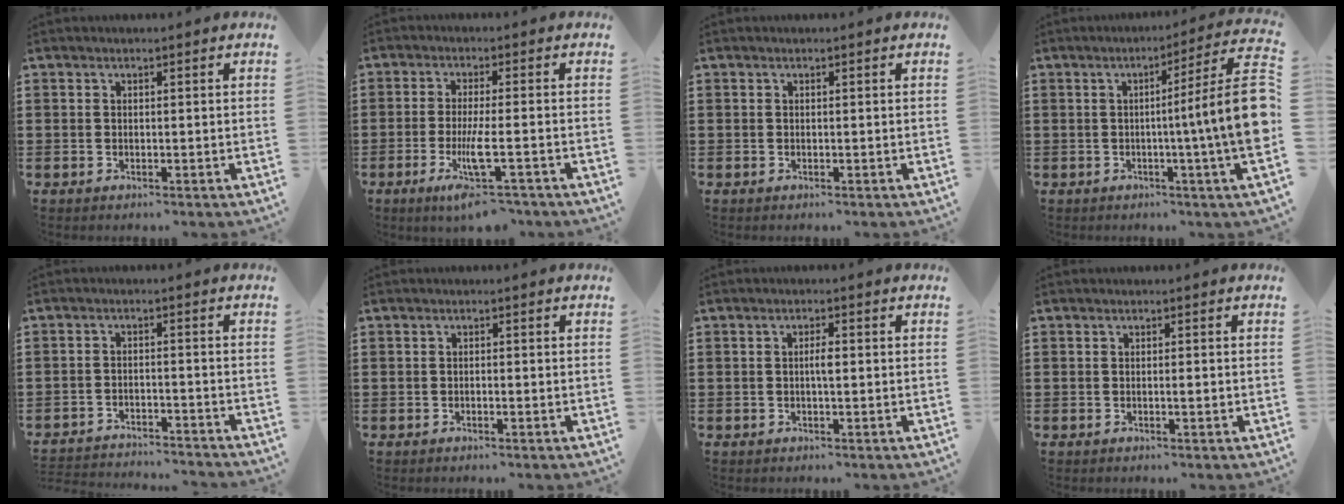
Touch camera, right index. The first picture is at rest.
{"total": 6.7, "force": [-3.3, 0.9, 5.8], "torque": [-0.122, -0.017, -0.063]}
{"total": 0.0}
{"total": 11.3, "force": [-0.6, -0.1, 11.3], "torque": [-0.173, -0.023, -0.018]}
{"total": 3.0, "force": [-3.0, 0.0, 0.1], "torque": [-0.006, 0.000, -0.064]}
{"total": 0.6, "force": [-0.2, 0.1, 0.5], "torque": [-0.010, -0.003, -0.004]}
{"total": 2.0, "force": [0.0, 0.5, 1.9], "torque": [-0.037, 0.000, -0.001]}
{"total": 1.2, "force": [-0.2, 0.1, 1.2], "torque": [-0.020, -0.004, -0.003]}